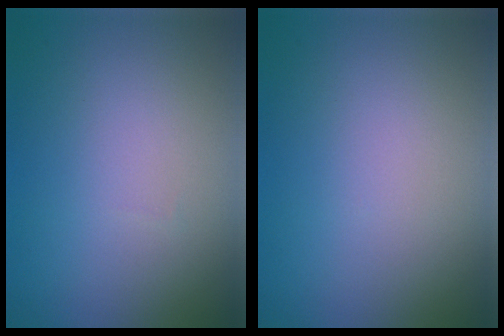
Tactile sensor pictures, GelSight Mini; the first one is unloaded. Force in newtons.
{"total": 0.0}